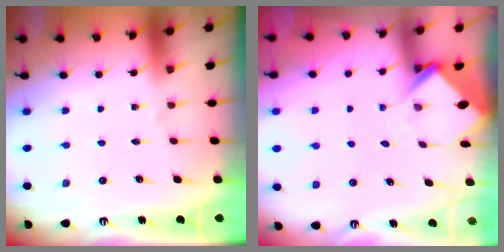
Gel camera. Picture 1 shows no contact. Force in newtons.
{"total": 3.8, "press": 3.8, "slide": 0.2}